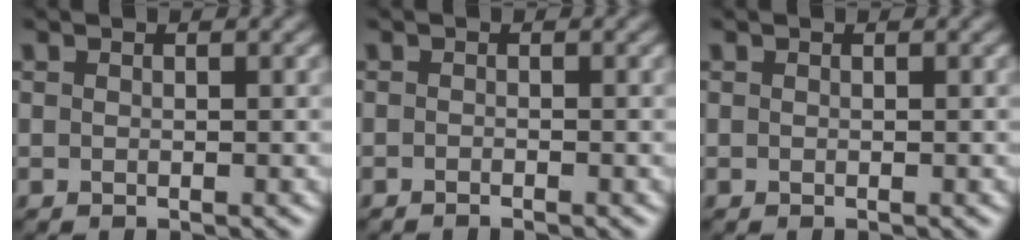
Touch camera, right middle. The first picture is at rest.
{"total": 0.6, "force": [-0.5, 0.1, 0.3], "torque": [-0.003, -0.001, -0.011]}
{"total": 0.0}